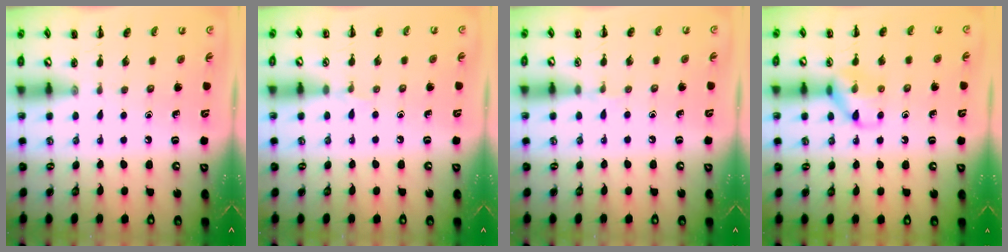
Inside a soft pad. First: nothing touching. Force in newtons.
{"total": 3.4, "press": 3.2, "slide": 1.3}
{"total": 3.8, "press": 3.5, "slide": 1.4}
{"total": 9.5, "press": 9.5, "slide": 0.2}